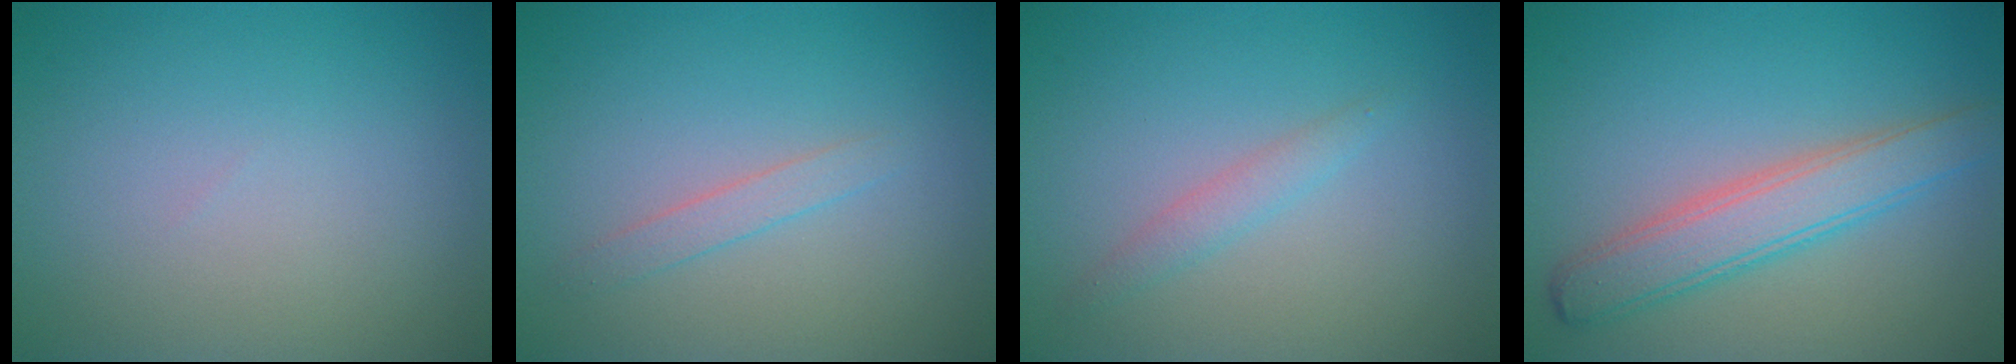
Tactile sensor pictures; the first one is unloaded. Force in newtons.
{"total": 1.2, "press": 1.2, "slide": 0.1}
{"total": 1.4, "press": 1.4, "slide": 0.1}
{"total": 4.4, "press": 4.4, "slide": 0.2}